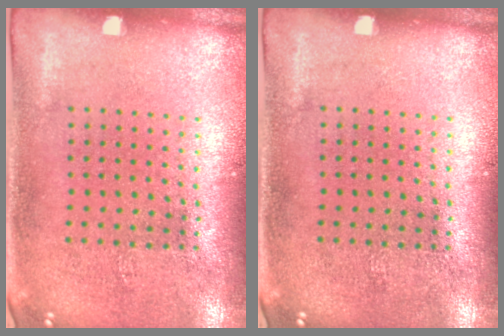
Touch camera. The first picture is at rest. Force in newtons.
{"total": 0.0}